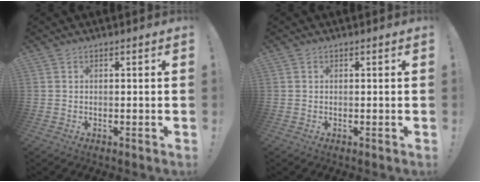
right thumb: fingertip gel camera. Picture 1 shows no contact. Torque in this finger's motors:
{"motor_torque": [-0.07, -0.20, -0.16, 0.03, 0.04]}